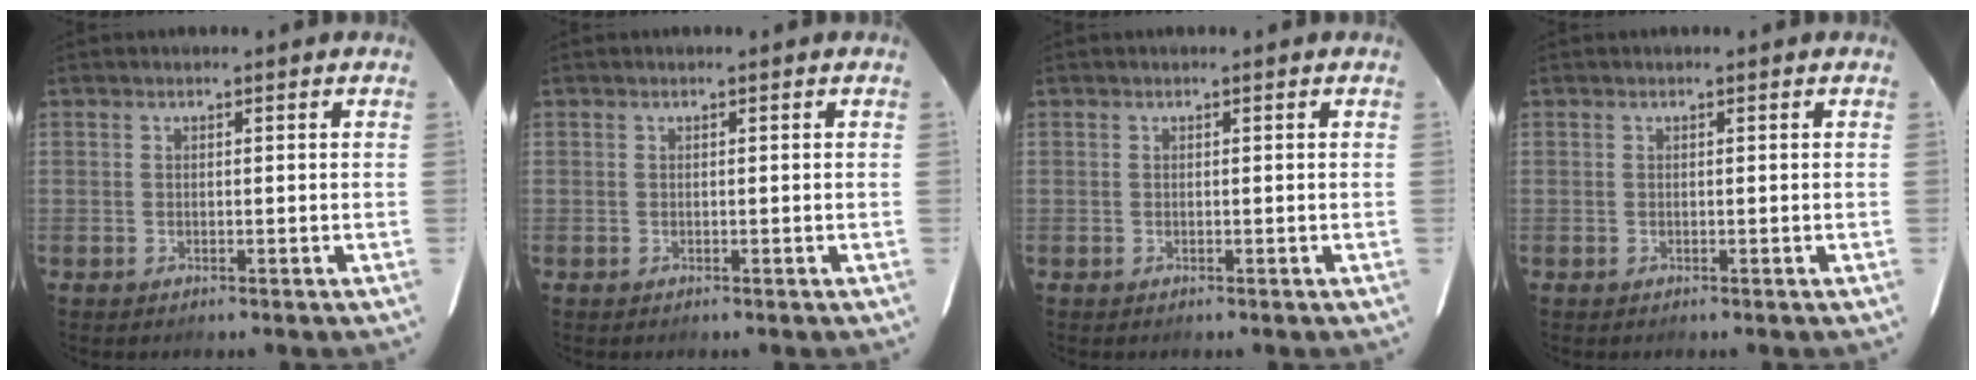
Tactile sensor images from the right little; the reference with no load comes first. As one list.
[{"total": 0.0}, {"total": 0.0}, {"total": 0.0}]